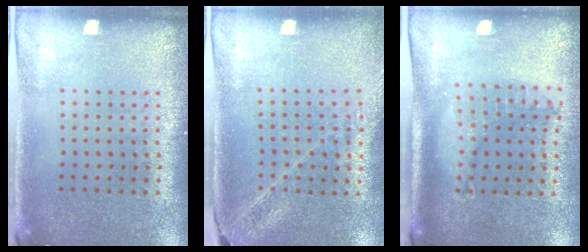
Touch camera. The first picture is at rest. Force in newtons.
{"total": 1.5, "press": 1.5, "slide": 0.2}
{"total": 1.2, "press": 1.2, "slide": 0.2}